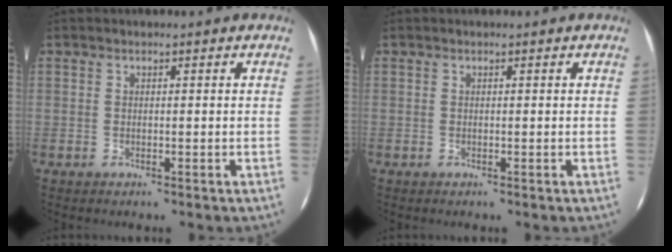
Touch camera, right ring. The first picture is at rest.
{"total": 0.0}